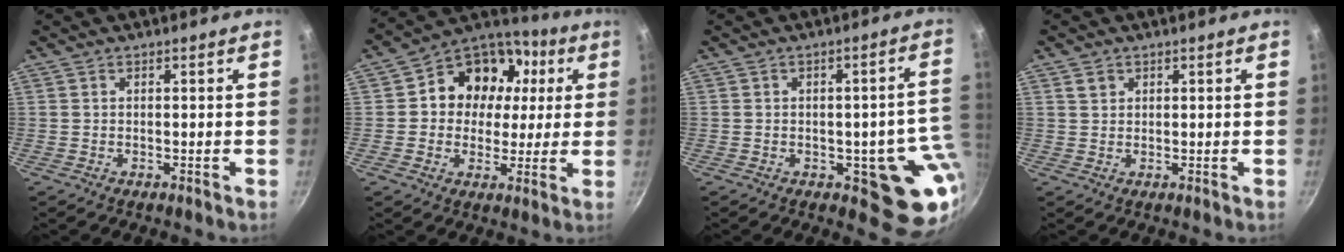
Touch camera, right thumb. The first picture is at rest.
{"total": 16.5, "force": [3.5, 13.8, 8.4], "torque": [-0.103, 0.022, 0.042]}
{"total": 11.3, "force": [-1.6, 6.2, 9.3], "torque": [-0.047, 0.002, -0.017]}
{"total": 1.8, "force": [0.9, 1.4, 0.6], "torque": [-0.003, 0.002, 0.015]}